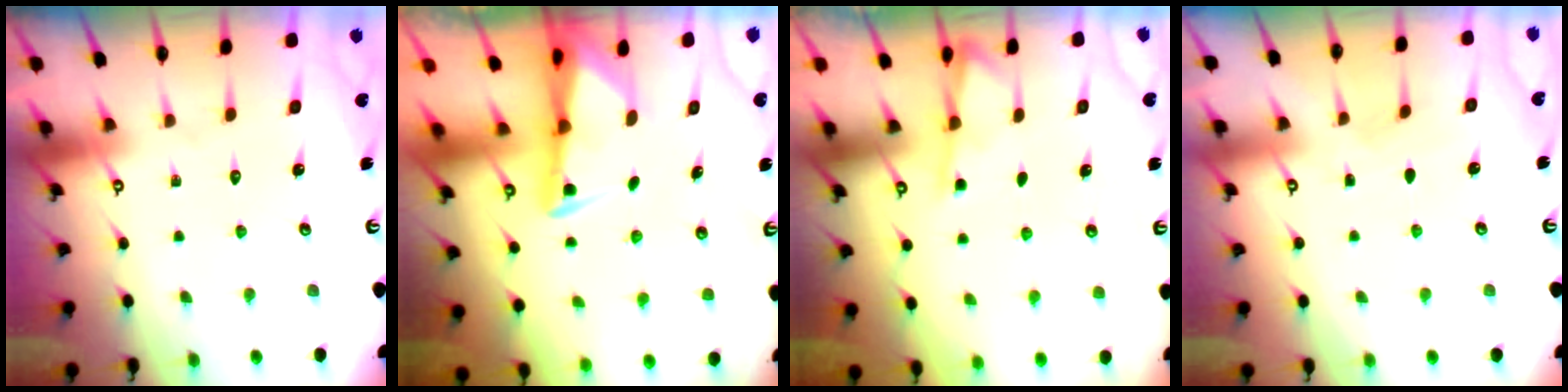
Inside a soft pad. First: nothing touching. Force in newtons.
{"total": 2.3, "press": 2.3, "slide": 0.4}
{"total": 3.7, "press": 3.7, "slide": 0.6}
{"total": 2.7, "press": 2.6, "slide": 0.4}